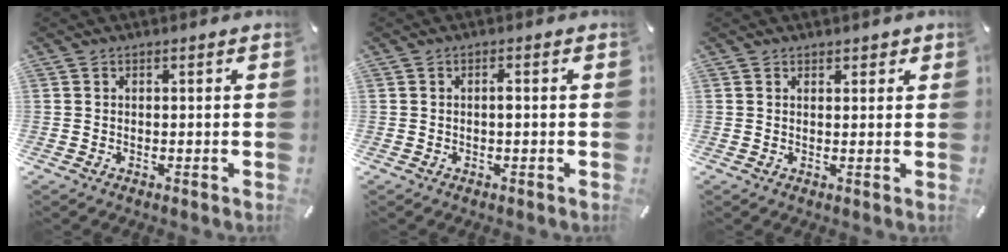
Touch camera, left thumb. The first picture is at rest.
{"total": 1.3, "force": [-0.1, 0.3, 1.2], "torque": [-0.025, 0.000, -0.002]}
{"total": 1.3, "force": [0.9, 0.9, 0.4], "torque": [0.001, -0.002, 0.015]}